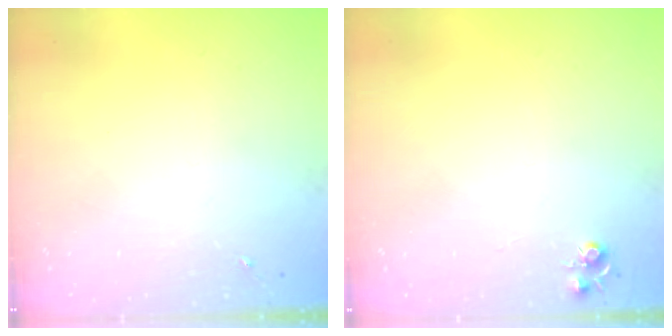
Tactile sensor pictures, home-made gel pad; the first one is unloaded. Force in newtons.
{"total": 5.1, "press": 5.0, "slide": 0.5}